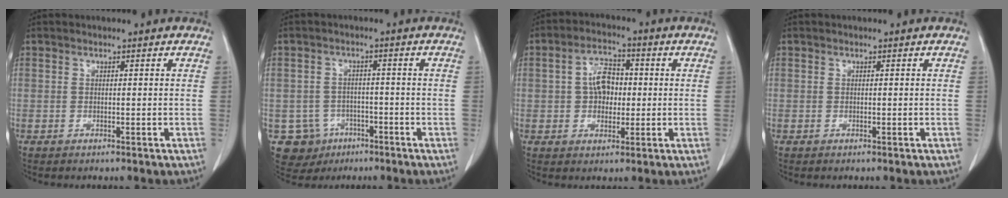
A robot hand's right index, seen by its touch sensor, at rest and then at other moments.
{"total": 6.7, "force": [-2.9, 6.0, 0.6], "torque": [-0.016, 0.009, -0.036]}
{"total": 6.1, "force": [0.2, 3.9, 4.6], "torque": [-0.086, 0.017, 0.002]}
{"total": 0.0}